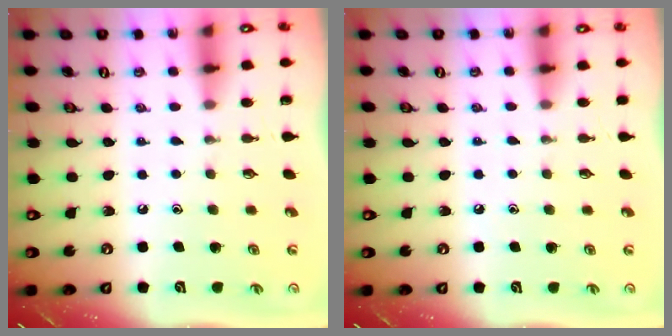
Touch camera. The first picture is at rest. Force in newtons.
{"total": 3.3, "press": 3.2, "slide": 0.5}